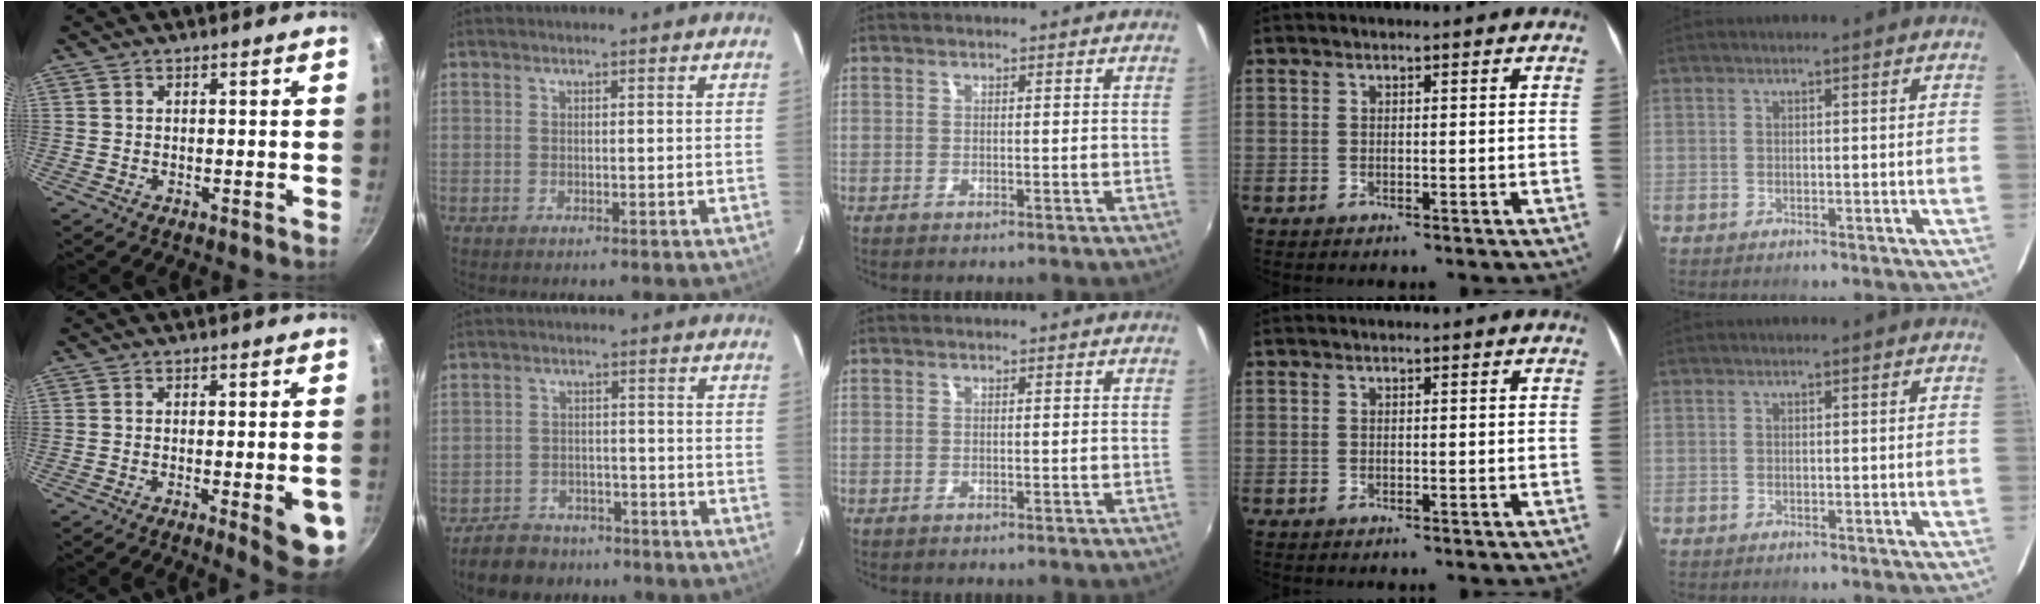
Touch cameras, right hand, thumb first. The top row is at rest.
{"thumb": {"total": 9.1, "force": [-3.1, 2.1, 8.3], "torque": [-0.081, 0.009, -0.037]}, "index": {"total": 9.0, "force": [-7.2, 4.9, 2.1], "torque": [-0.062, 0.014, -0.101]}}